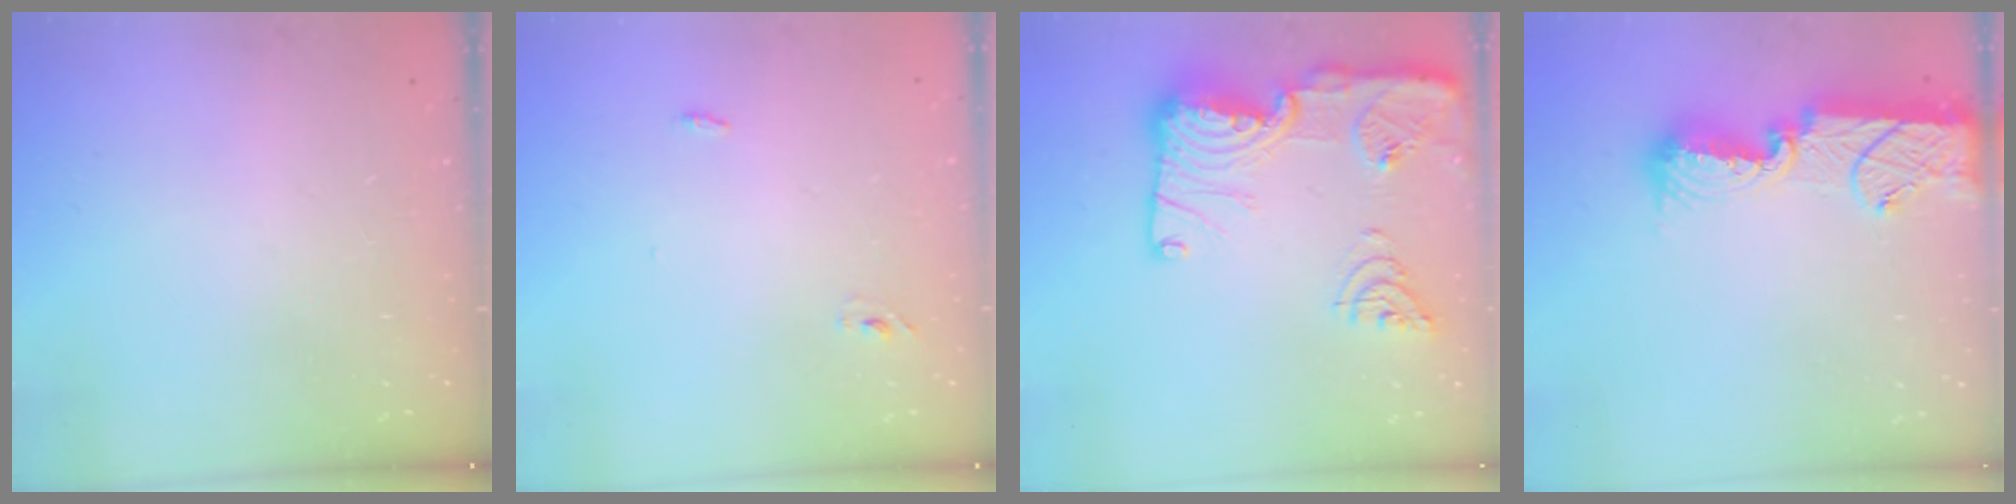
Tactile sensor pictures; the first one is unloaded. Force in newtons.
{"total": 2.9, "press": 2.7, "slide": 1.0}
{"total": 24.5, "press": 23.7, "slide": 6.1}
{"total": 13.4, "press": 13.2, "slide": 2.3}